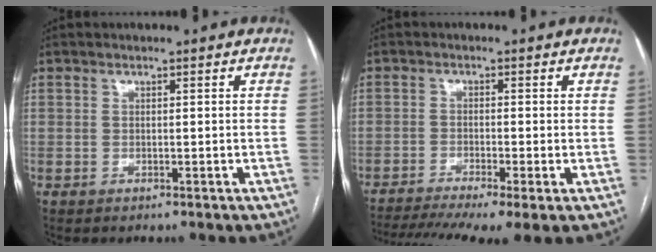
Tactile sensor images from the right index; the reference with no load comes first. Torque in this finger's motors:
{"motor_torque": [1.80, -0.33, 0.58, 0.12]}